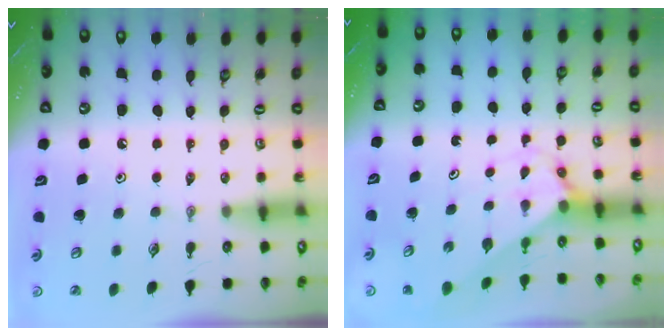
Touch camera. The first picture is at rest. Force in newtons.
{"total": 2.3, "press": 2.3, "slide": 0.2}